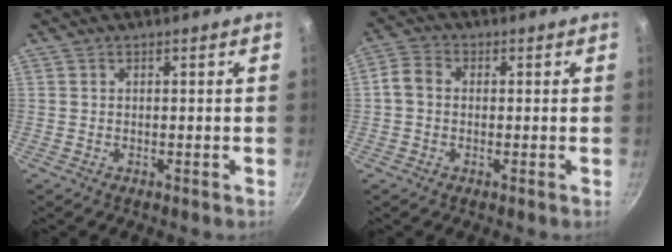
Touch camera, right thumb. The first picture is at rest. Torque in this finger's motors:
{"motor_torque": [-0.03, -0.11, 0.48, 0.62, 0.12]}